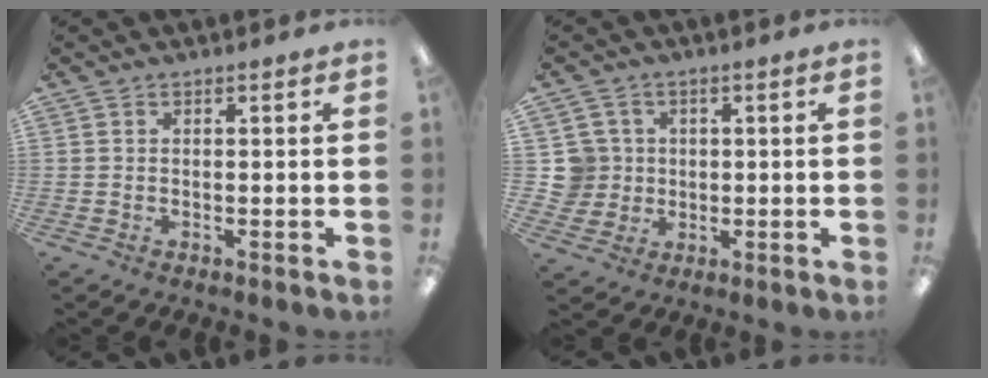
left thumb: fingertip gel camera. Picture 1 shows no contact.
{"total": 6.6, "force": [1.2, 6.5, 0.8], "torque": [-0.029, 0.006, 0.026]}